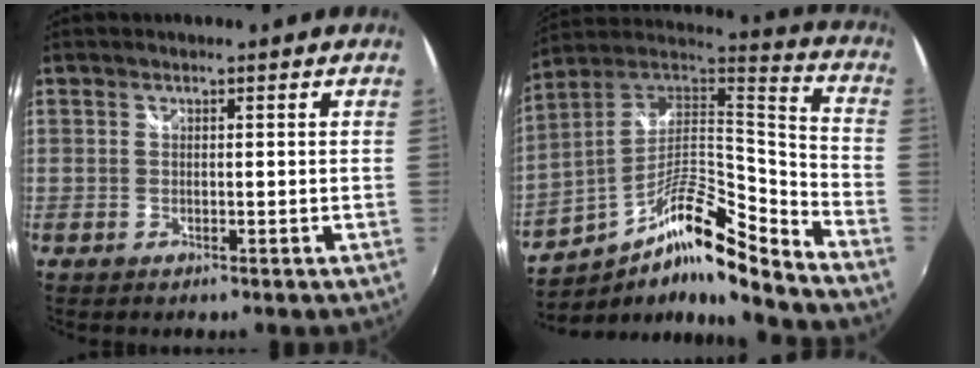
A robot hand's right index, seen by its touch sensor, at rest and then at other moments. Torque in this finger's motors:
{"motor_torque": [-1.01, -1.13, -0.22, -0.04]}